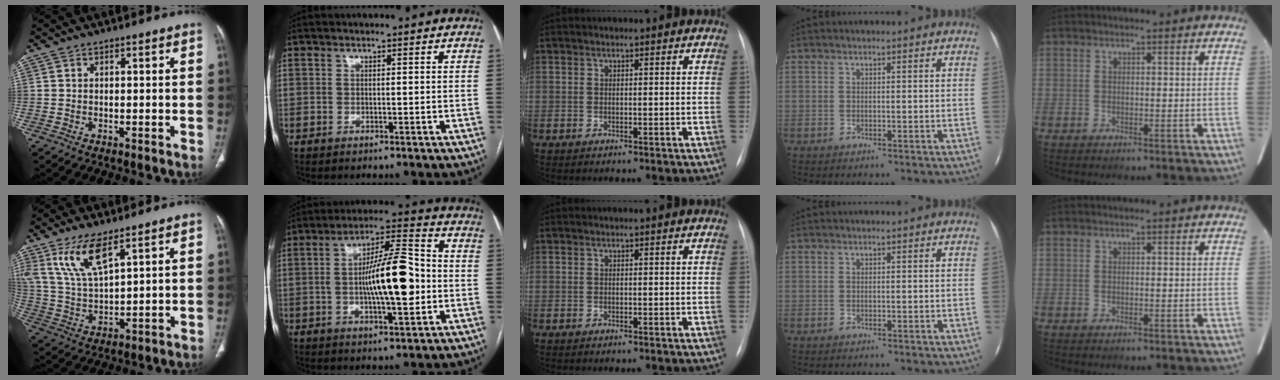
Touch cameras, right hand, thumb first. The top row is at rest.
{"thumb": {"total": 10.3, "force": [6.3, 3.3, 7.4], "torque": [-0.153, -0.027, 0.139]}, "index": {"total": 13.4, "force": [-1.1, 3.0, 13.0], "torque": [-0.222, 0.017, -0.017]}}